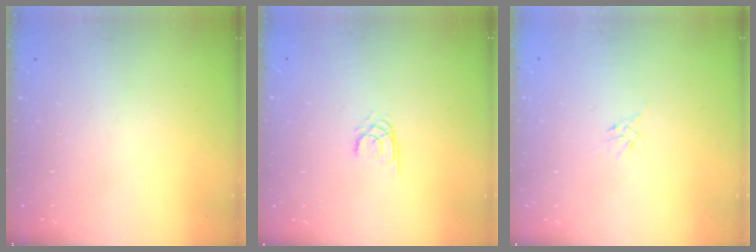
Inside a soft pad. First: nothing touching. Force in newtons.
{"total": 2.4, "press": 2.4, "slide": 0.1}
{"total": 2.6, "press": 2.5, "slide": 0.7}